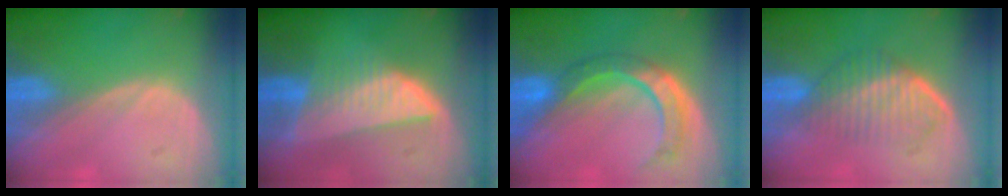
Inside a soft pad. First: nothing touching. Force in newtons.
{"total": 8.2, "press": 7.2, "slide": 3.8}
{"total": 8.0, "press": 7.2, "slide": 3.6}
{"total": 7.1, "press": 6.1, "slide": 3.6}